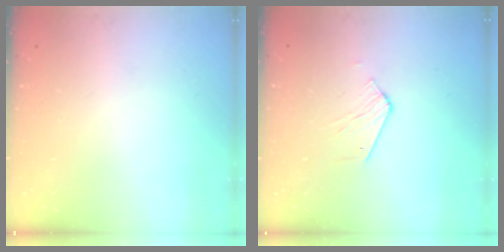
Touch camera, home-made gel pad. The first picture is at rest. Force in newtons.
{"total": 2.6, "press": 2.6, "slide": 0.2}